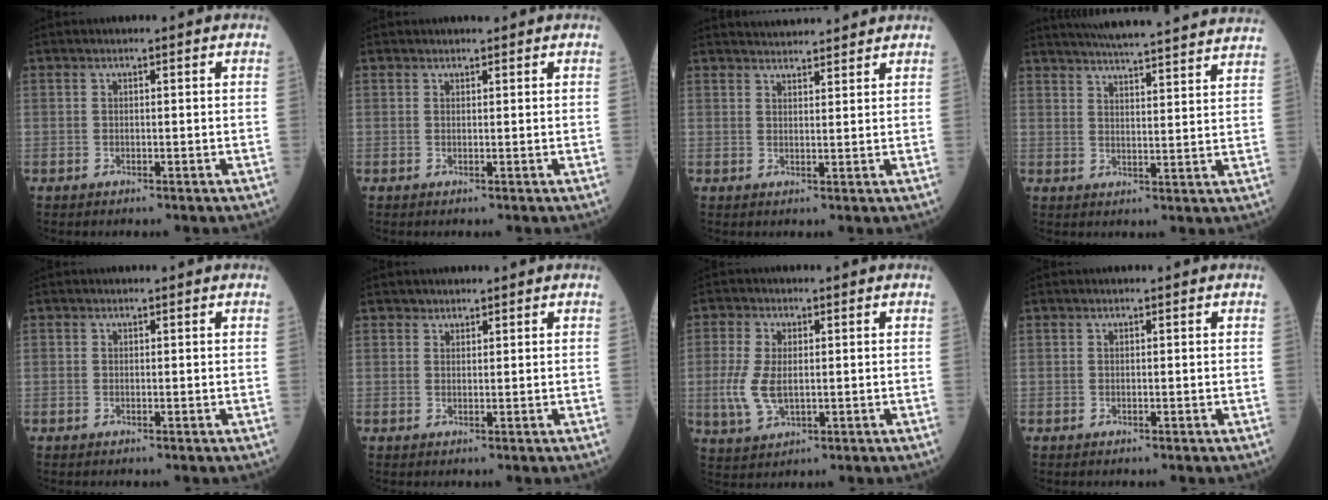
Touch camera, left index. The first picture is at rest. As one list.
[{"total": 1.0, "force": [0.9, 0.3, 0.3], "torque": [-0.012, 0.006, 0.015]}, {"total": 7.1, "force": [6.8, 0.9, 1.7], "torque": [-0.026, 0.024, 0.091]}, {"total": 25.0, "force": [23.2, 0.5, 9.2], "torque": [-0.145, -0.021, 0.292]}, {"total": 0.0}, {"total": 0.9, "force": [0.8, 0.4, -0.1], "torque": [0.001, 0.002, 0.012]}, {"total": 6.1, "force": [-0.5, 3.2, 5.2], "torque": [-0.134, -0.007, -0.006]}, {"total": 0.0}]